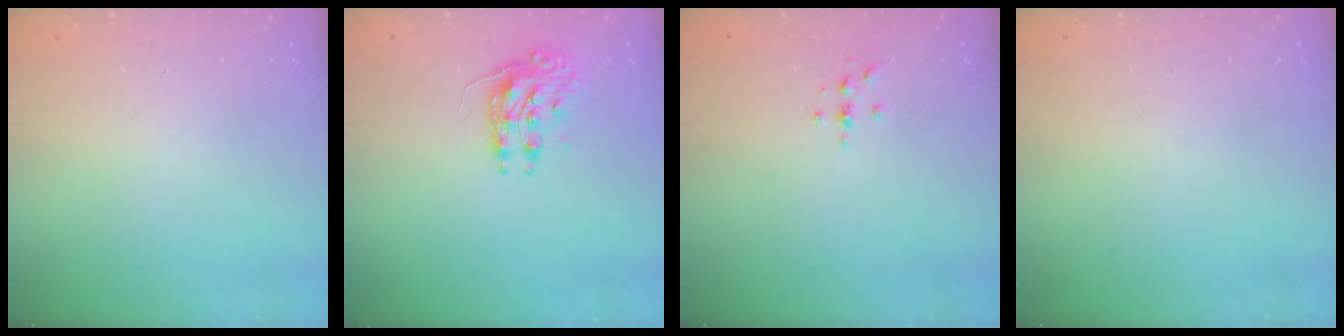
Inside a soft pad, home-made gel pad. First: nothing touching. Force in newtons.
{"total": 8.6, "press": 8.6, "slide": 0.2}
{"total": 3.0, "press": 3.0, "slide": 0.3}
{"total": 0.0}